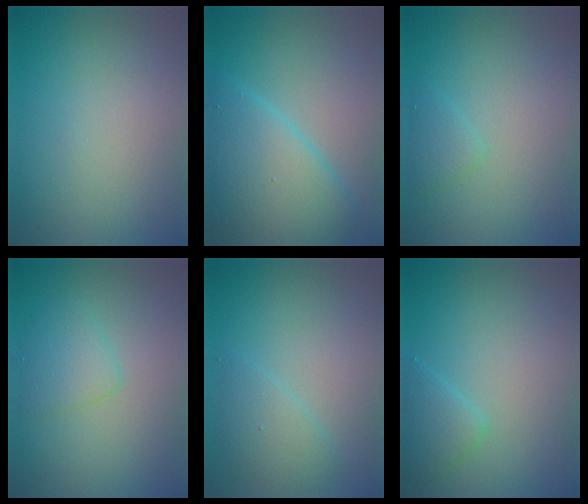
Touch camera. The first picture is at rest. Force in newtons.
{"total": 7.2, "press": 7.2, "slide": 0.2}
{"total": 1.3, "press": 1.3, "slide": 0.1}
{"total": 2.2, "press": 2.2, "slide": 0.1}
{"total": 2.0, "press": 2.0, "slide": 0.2}
{"total": 2.2, "press": 2.2, "slide": 0.2}